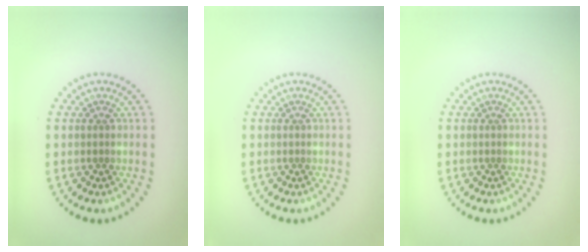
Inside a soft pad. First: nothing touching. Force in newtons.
{"total": 0.0}
{"total": 0.0}